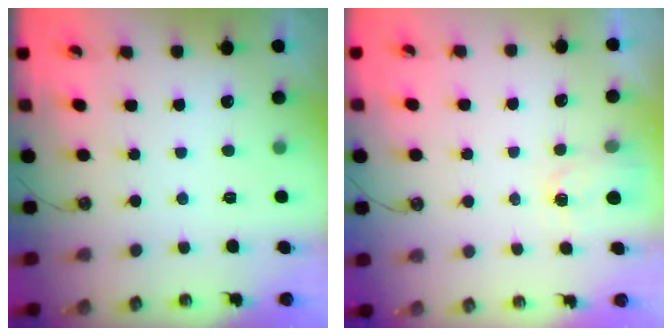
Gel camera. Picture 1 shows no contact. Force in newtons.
{"total": 1.9, "press": 1.9, "slide": 0.3}